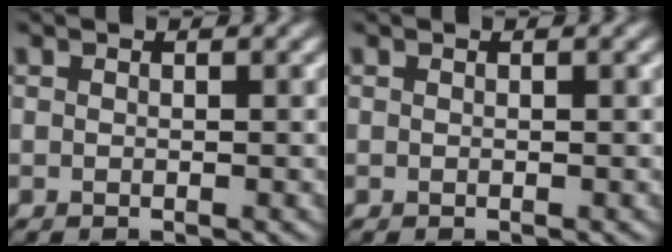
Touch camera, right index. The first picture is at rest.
{"total": 0.0}